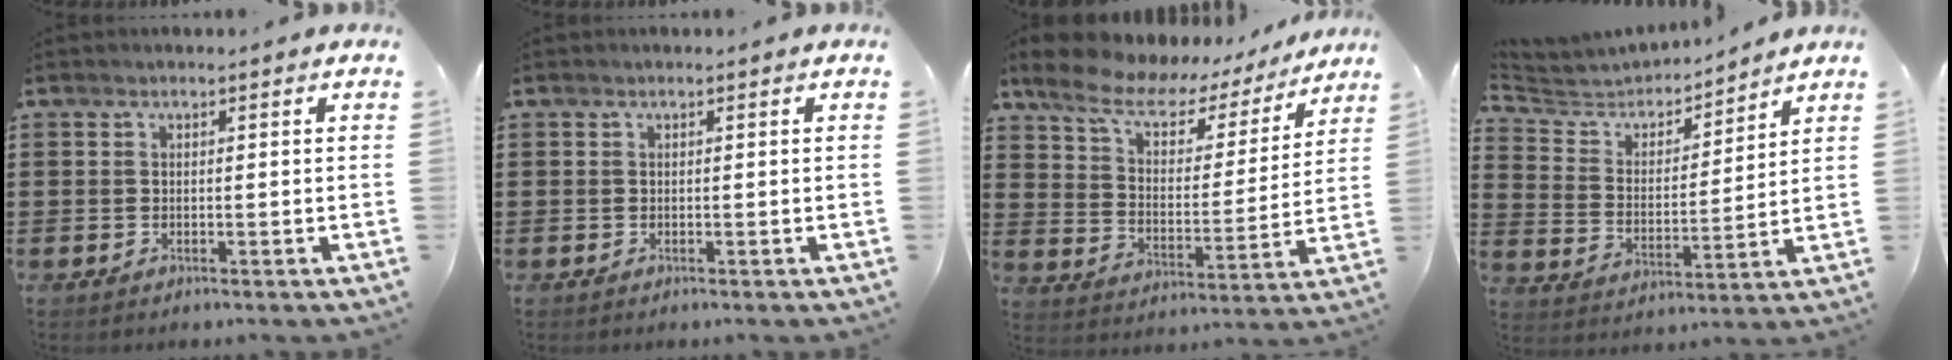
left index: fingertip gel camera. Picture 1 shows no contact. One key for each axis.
{"total": 0.0}
{"total": 8.6, "fx": 6.3, "fy": 3.4, "fz": 4.6, "tx": -0.112, "ty": -0.030, "tz": 0.105}
{"total": 4.9, "fx": 4.6, "fy": 1.6, "fz": 0.7, "tx": -0.046, "ty": -0.034, "tz": 0.073}